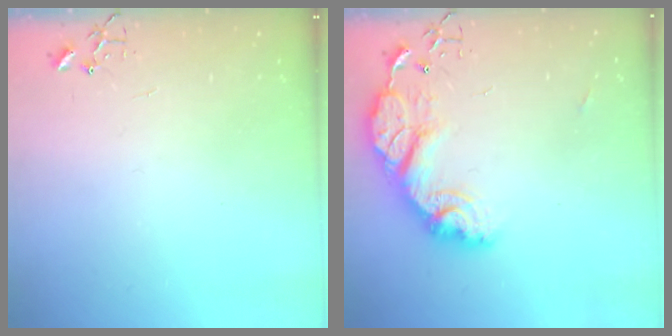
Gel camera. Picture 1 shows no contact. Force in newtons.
{"total": 15.7, "press": 15.6, "slide": 1.2}